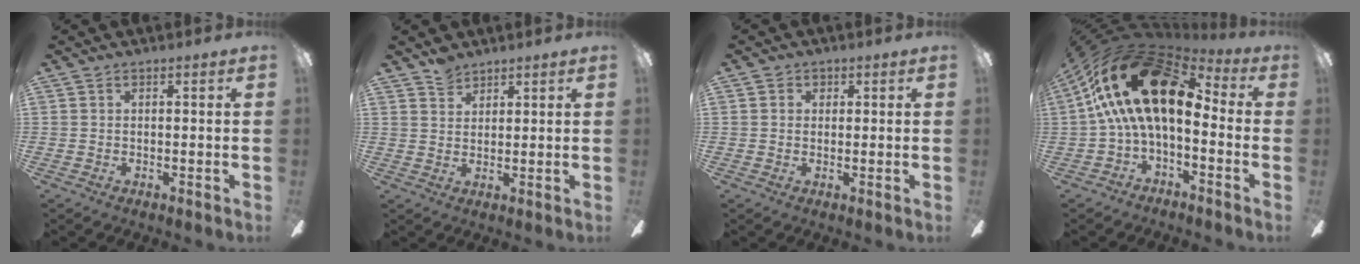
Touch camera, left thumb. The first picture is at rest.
{"total": 3.8, "force": [3.3, 1.8, 0.6], "torque": [-0.010, -0.013, 0.065]}
{"total": 1.5, "force": [0.5, 1.4, 0.3], "torque": [0.000, 0.003, 0.005]}
{"total": 22.5, "force": [4.6, 11.9, 18.6], "torque": [-0.344, -0.002, 0.082]}